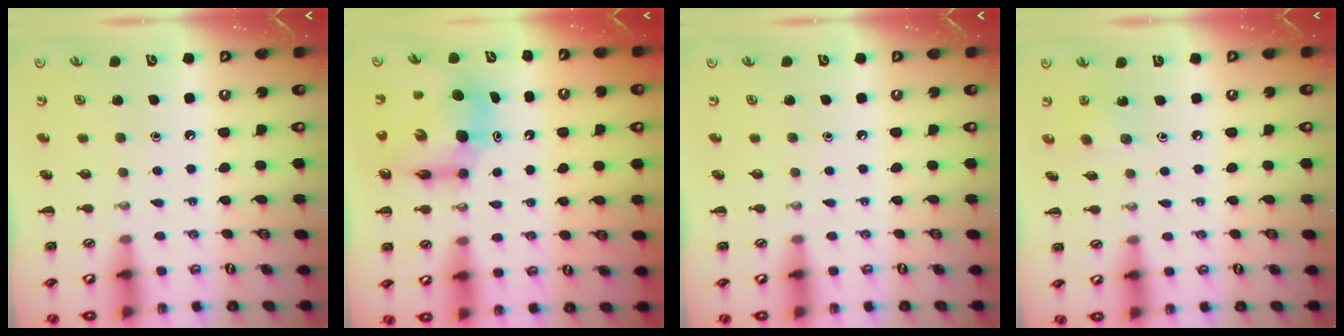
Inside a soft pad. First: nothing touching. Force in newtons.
{"total": 8.5, "press": 8.1, "slide": 2.4}
{"total": 0.0}
{"total": 2.4, "press": 2.3, "slide": 0.6}